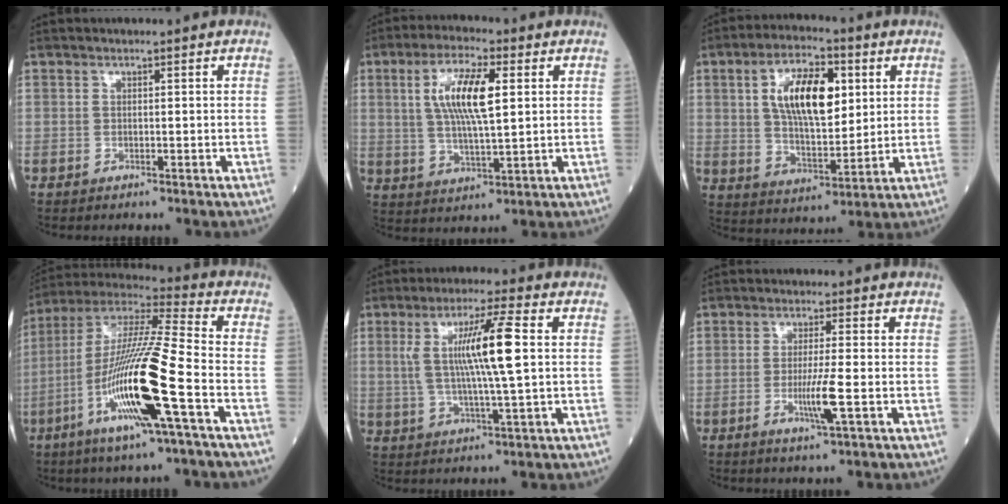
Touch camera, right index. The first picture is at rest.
{"total": 10.4, "force": [2.5, 2.3, 9.8], "torque": [-0.189, 0.005, 0.047]}
{"total": 13.0, "force": [3.6, 5.3, 11.3], "torque": [-0.203, 0.013, 0.064]}
{"total": 19.7, "force": [-6.6, 0.5, 18.6], "torque": [-0.390, -0.023, -0.133]}
{"total": 11.0, "force": [1.6, 0.1, 10.9], "torque": [-0.211, 0.007, 0.029]}
{"total": 5.3, "force": [-1.4, -0.5, 5.0], "torque": [-0.097, -0.013, -0.028]}